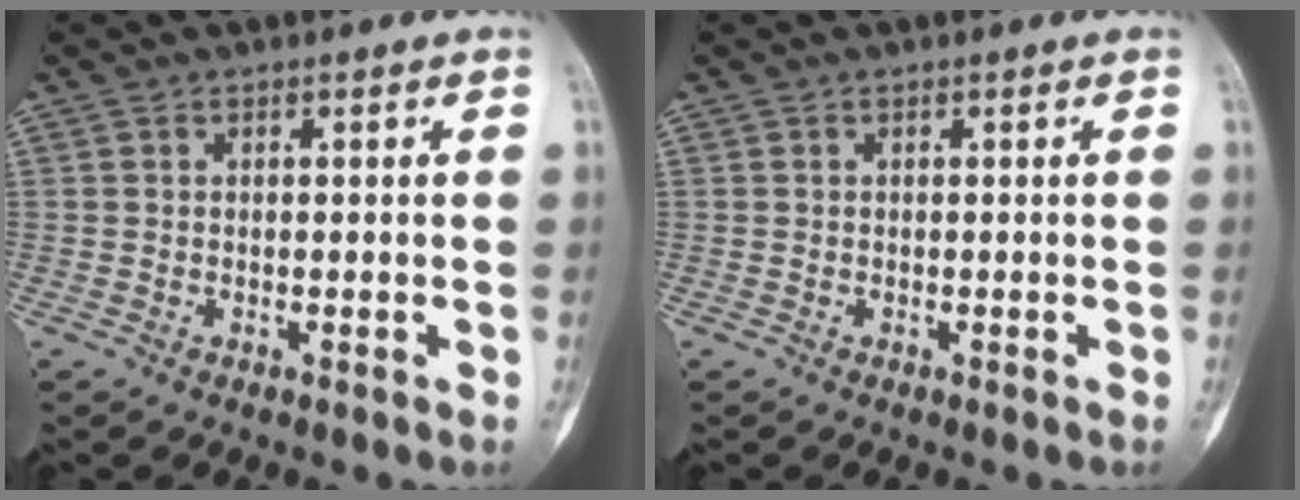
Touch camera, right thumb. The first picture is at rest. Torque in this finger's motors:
{"motor_torque": [0.04, 0.04, 0.06, -0.06, 0.00]}